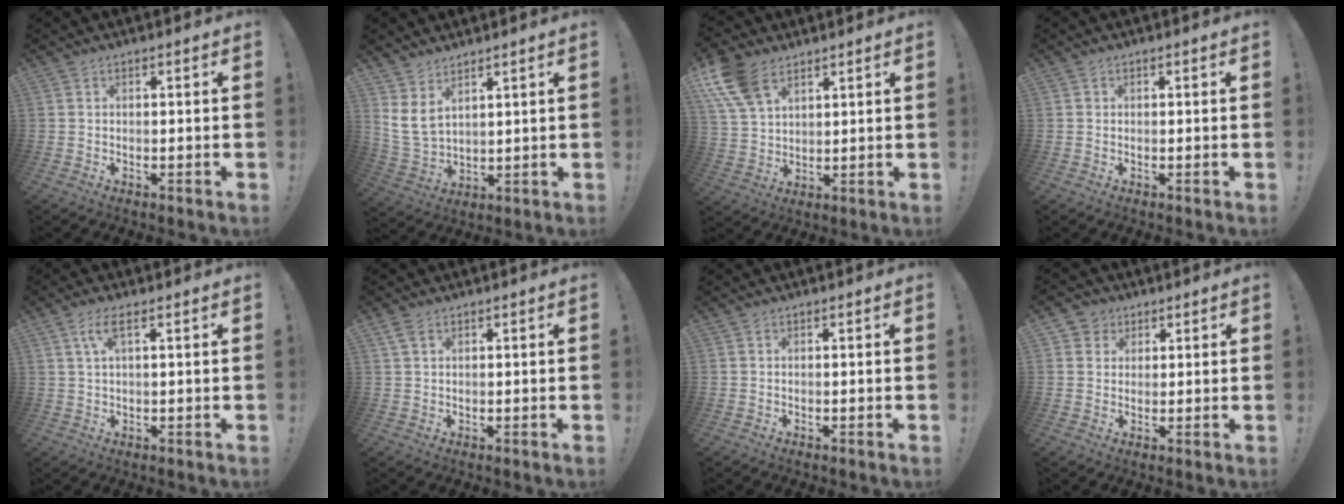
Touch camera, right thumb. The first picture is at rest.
{"total": 6.7, "force": [4.0, 3.6, 4.0], "torque": [-0.075, -0.020, 0.080]}
{"total": 11.6, "force": [6.9, 6.9, 6.2], "torque": [-0.123, -0.022, 0.138]}
{"total": 0.6, "force": [0.1, 0.6, 0.0], "torque": [0.007, -0.001, 0.000]}
{"total": 4.8, "force": [1.9, 1.2, 4.2], "torque": [-0.081, 0.004, 0.033]}
{"total": 2.5, "force": [1.4, 1.4, 1.6], "torque": [-0.031, 0.002, 0.026]}
{"total": 0.0}
{"total": 4.3, "force": [1.8, 3.9, 0.4], "torque": [-0.004, -0.009, 0.035]}